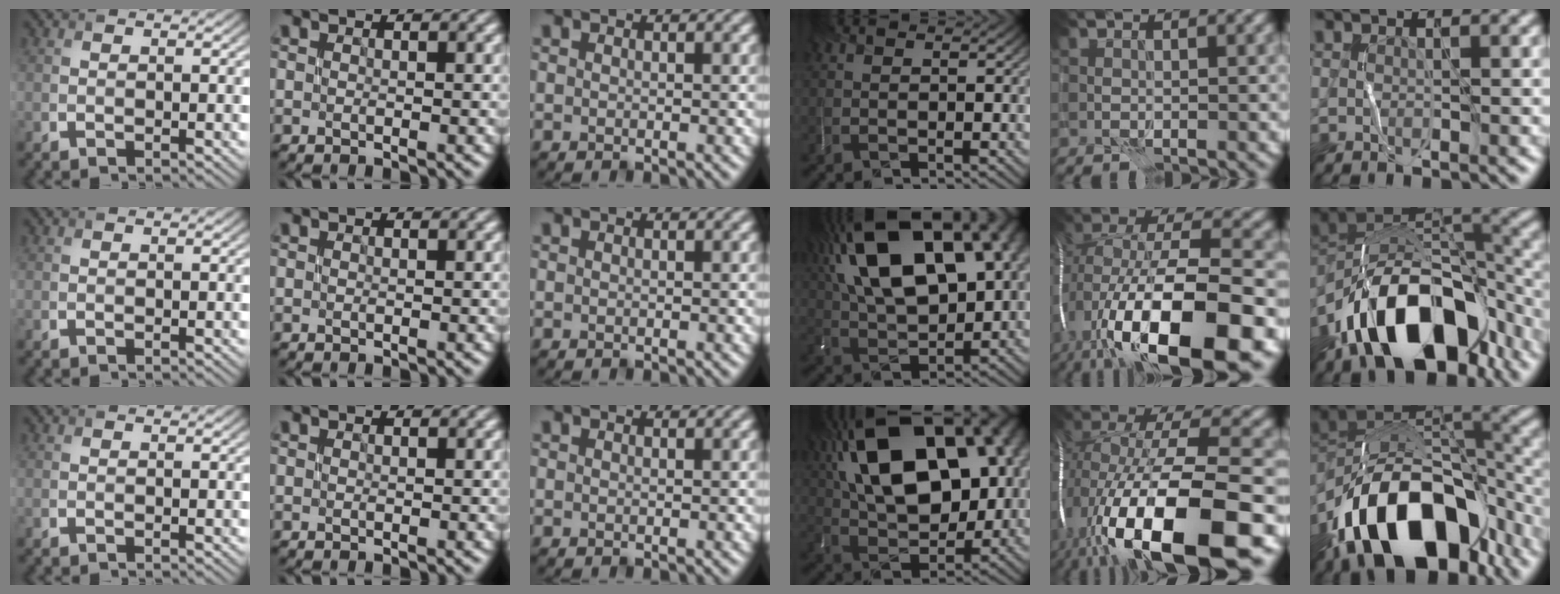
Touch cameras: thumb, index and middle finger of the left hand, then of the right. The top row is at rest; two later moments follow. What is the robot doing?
{"motion": "open", "object": "stapler"}